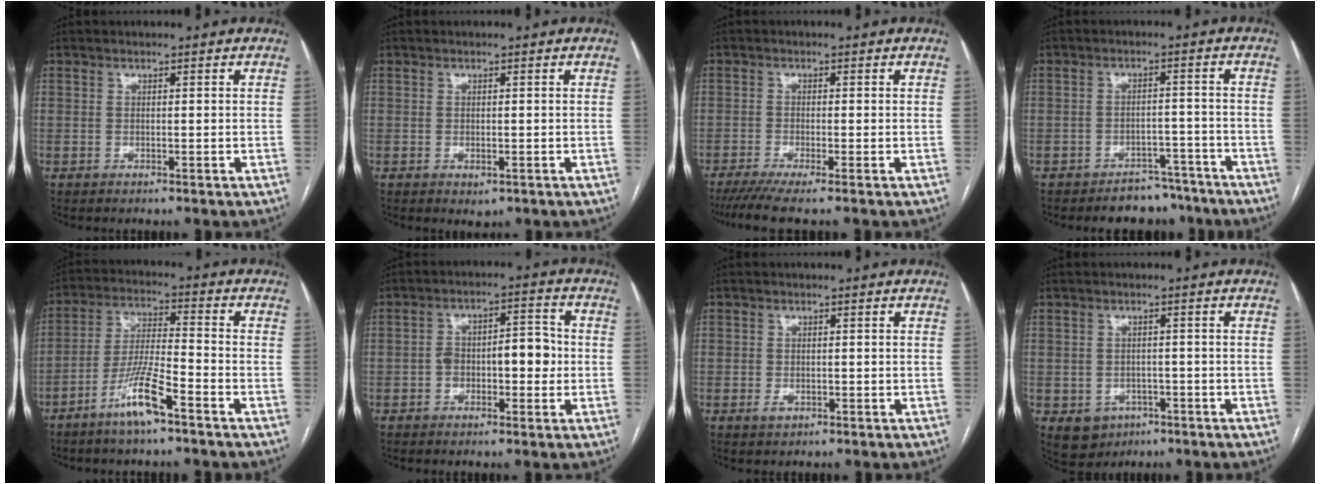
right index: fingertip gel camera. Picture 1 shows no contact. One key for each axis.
{"total": 1.4, "fx": -0.5, "fy": 0.9, "fz": 1.0, "tx": -0.012, "ty": -0.003, "tz": 0.001}
{"total": 5.4, "fx": -4.0, "fy": 0.0, "fz": 3.5, "tx": -0.057, "ty": -0.013, "tz": -0.071}
{"total": 6.1, "fx": -5.2, "fy": 3.1, "fz": 0.6, "tx": 0.015, "ty": 0.019, "tz": -0.076}
{"total": 9.1, "fx": -5.6, "fy": 0.8, "fz": 7.1, "tx": -0.145, "ty": -0.006, "tz": -0.108}
{"total": 7.4, "fx": -0.8, "fy": 3.4, "fz": 6.5, "tx": -0.106, "ty": 0.031, "tz": -0.012}
{"total": 1.9, "fx": -0.6, "fy": 1.6, "fz": 0.7, "tx": -0.007, "ty": 0.003, "tz": -0.005}
{"total": 5.6, "fx": -2.4, "fy": 4.7, "fz": 1.6, "tx": -0.026, "ty": 0.007, "tz": -0.025}